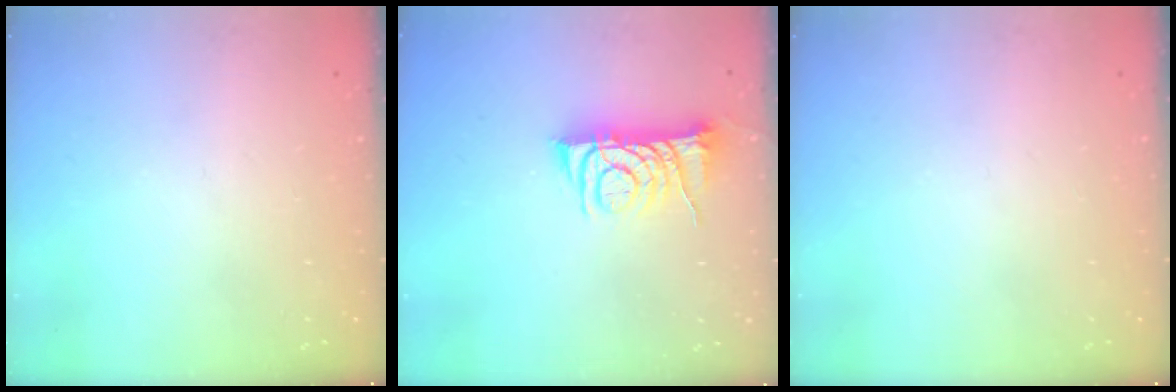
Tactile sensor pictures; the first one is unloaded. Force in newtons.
{"total": 8.3, "press": 8.3, "slide": 0.4}
{"total": 0.0}